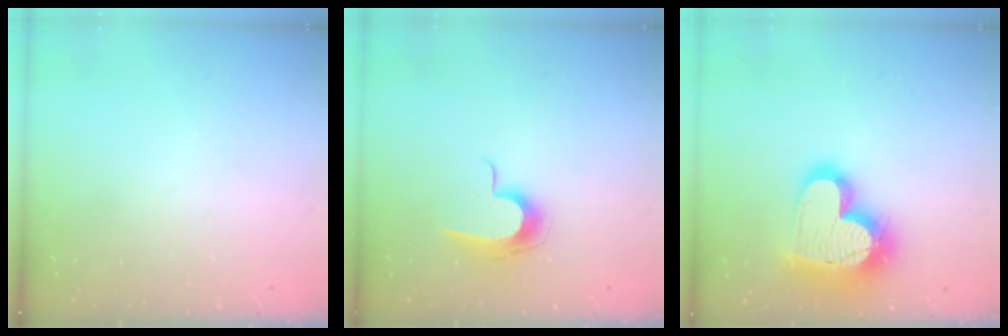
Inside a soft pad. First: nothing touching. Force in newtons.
{"total": 10.1, "press": 10.1, "slide": 0.6}
{"total": 23.1, "press": 23.0, "slide": 1.8}